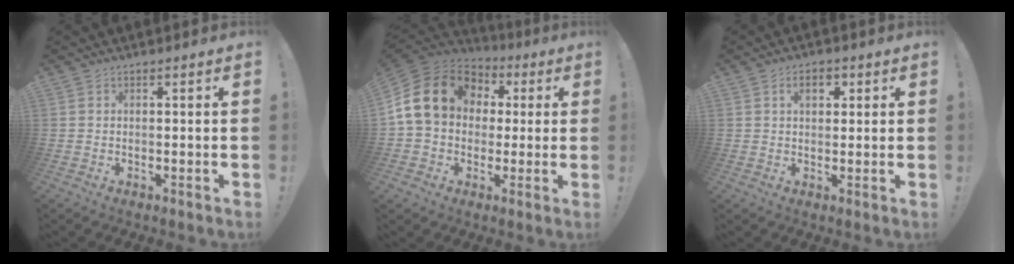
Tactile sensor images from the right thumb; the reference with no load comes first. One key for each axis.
{"total": 18.5, "fx": 4.5, "fy": 14.1, "fz": 11.2, "tx": -0.185, "ty": -0.001, "tz": 0.093}
{"total": 4.5, "fx": 1.6, "fy": 2.9, "fz": 3.1, "tx": -0.040, "ty": 0.001, "tz": 0.024}